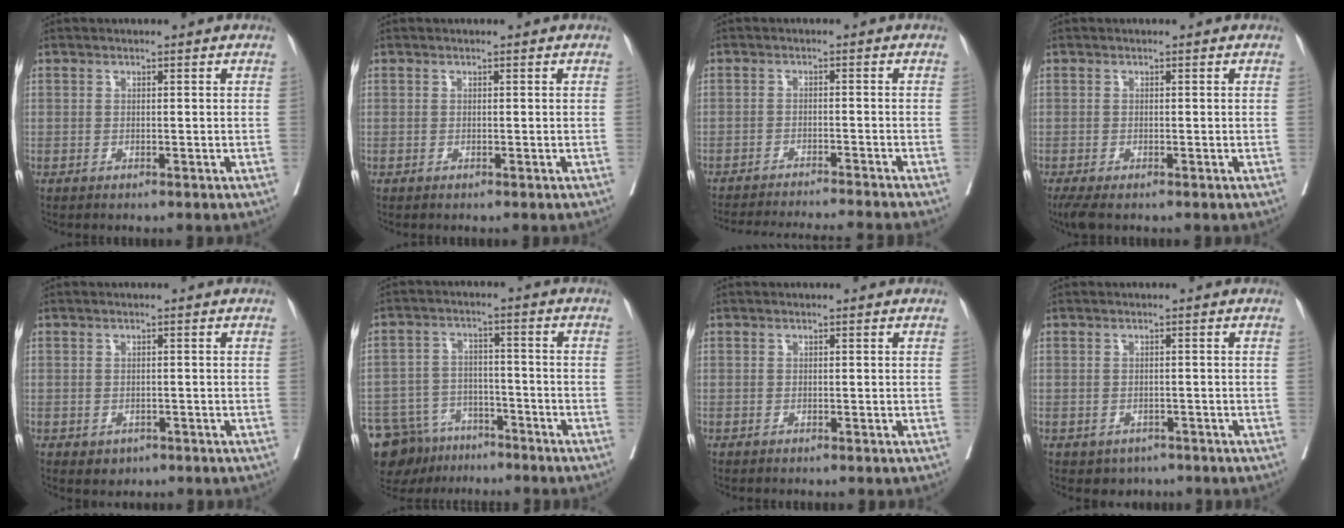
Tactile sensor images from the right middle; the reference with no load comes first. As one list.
[{"total": 0.0}, {"total": 14.3, "force": [-13.4, -1.0, 5.0], "torque": [-0.060, -0.025, -0.189]}, {"total": 3.3, "force": [-2.4, 0.9, 2.1], "torque": [-0.040, -0.014, -0.041]}, {"total": 1.8, "force": [-0.8, 1.4, 0.7], "torque": [-0.008, 0.001, -0.001]}, {"total": 12.6, "force": [-9.9, 6.8, 3.7], "torque": [-0.075, 0.016, -0.156]}, {"total": 0.0}, {"total": 2.7, "force": [-1.7, 1.9, 0.6], "torque": [-0.004, 0.005, -0.018]}]